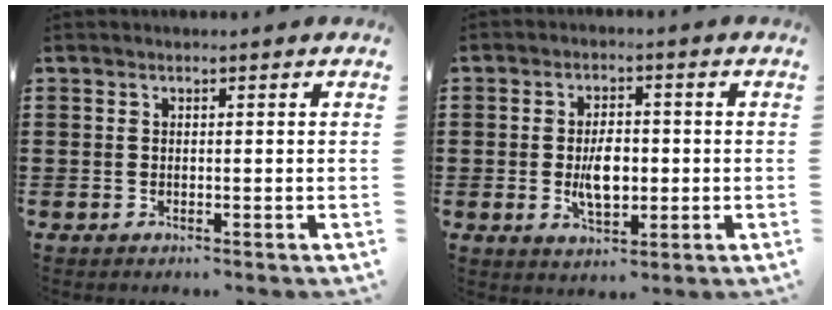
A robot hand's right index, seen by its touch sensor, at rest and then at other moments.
{"total": 5.8, "force": [-0.7, 3.1, 4.9], "torque": [-0.088, 0.000, -0.015]}